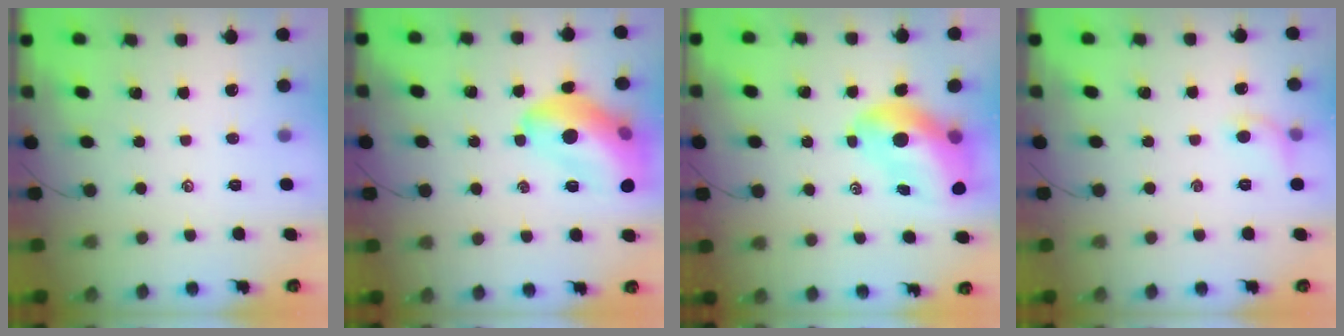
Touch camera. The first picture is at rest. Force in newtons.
{"total": 17.3, "press": 17.2, "slide": 2.1}
{"total": 13.4, "press": 12.7, "slide": 4.2}
{"total": 6.2, "press": 6.0, "slide": 1.4}